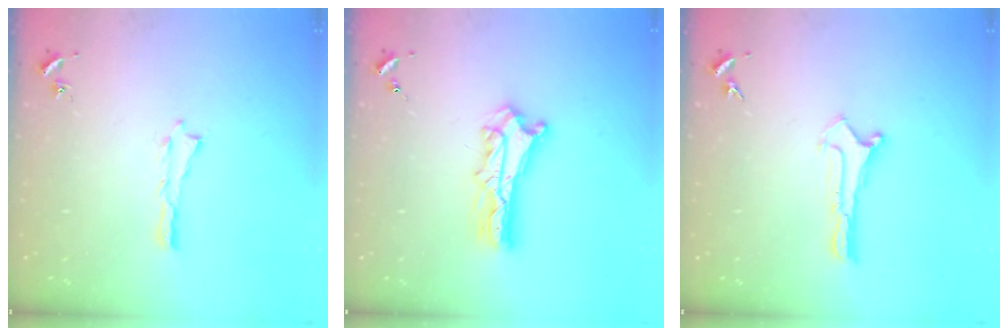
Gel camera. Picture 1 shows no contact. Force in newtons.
{"total": 5.8, "press": 5.8, "slide": 0.4}
{"total": 0.0}